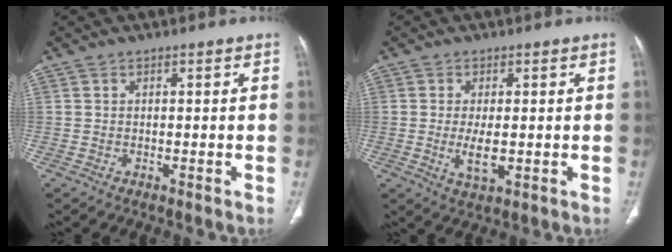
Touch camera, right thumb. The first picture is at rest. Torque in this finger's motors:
{"motor_torque": [-0.34, 0.08, -0.03, -0.15, -0.03]}